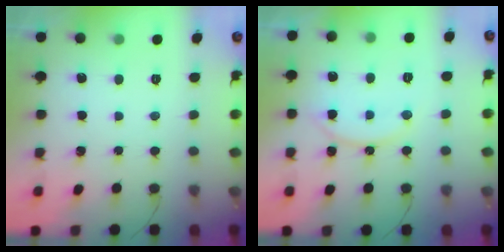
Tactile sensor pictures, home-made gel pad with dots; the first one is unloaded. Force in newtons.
{"total": 11.9, "press": 11.9, "slide": 0.8}